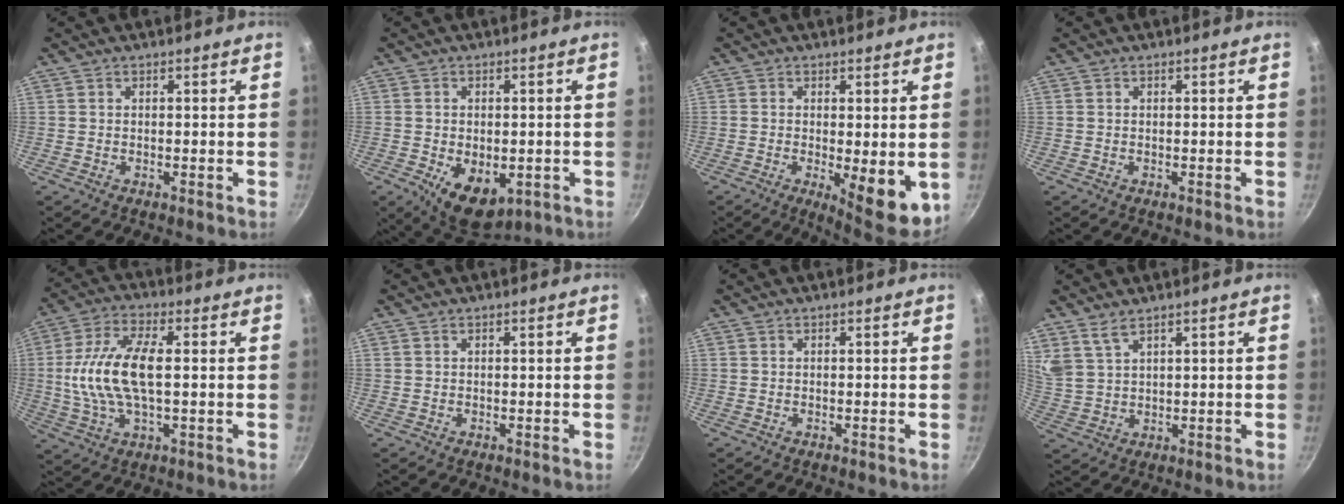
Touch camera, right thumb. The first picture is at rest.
{"total": 10.1, "force": [-2.7, 6.1, 7.5], "torque": [-0.088, -0.007, -0.023]}
{"total": 9.4, "force": [-1.4, 3.1, 8.8], "torque": [-0.103, -0.011, -0.009]}
{"total": 0.0}
{"total": 13.9, "force": [0.5, 6.2, 12.4], "torque": [-0.253, 0.014, 0.002]}
{"total": 0.0}
{"total": 0.0}
{"total": 4.3, "force": [3.2, 1.5, 2.4], "torque": [-0.048, -0.017, 0.077]}